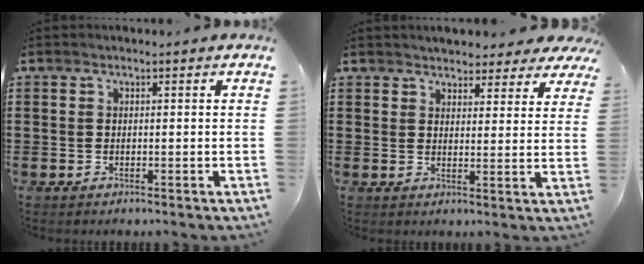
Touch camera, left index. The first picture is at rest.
{"total": 3.7, "force": [3.6, 0.6, 0.2], "torque": [-0.011, -0.015, 0.066]}